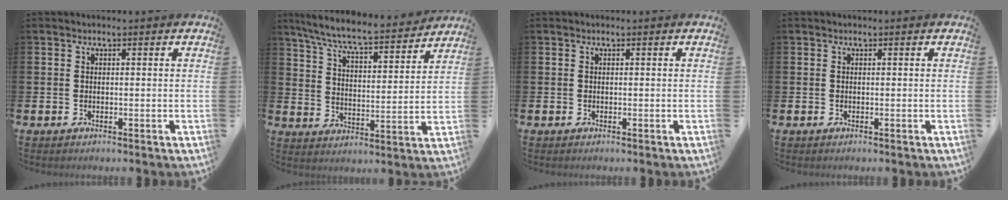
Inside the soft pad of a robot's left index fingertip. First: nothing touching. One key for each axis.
{"total": 7.7, "fx": 7.2, "fy": 0.6, "fz": 2.8, "tx": -0.086, "ty": -0.049, "tz": 0.122}
{"total": 0.0}
{"total": 0.0}